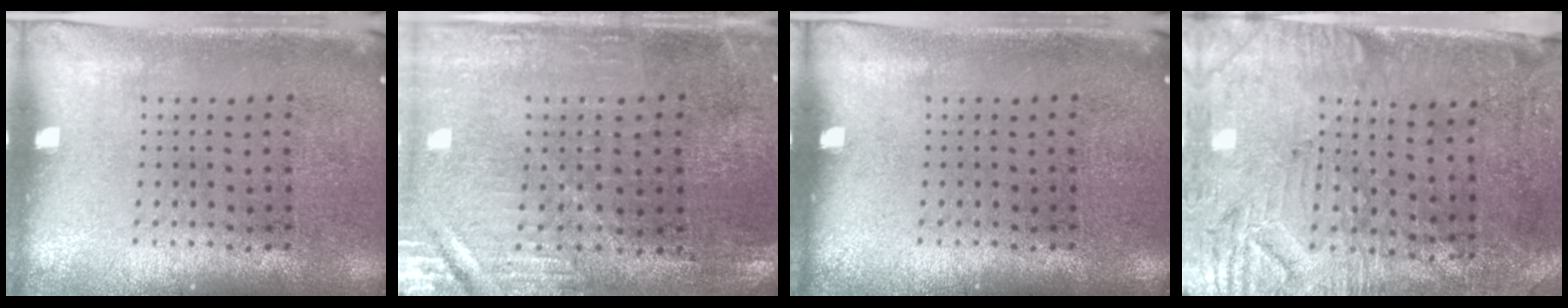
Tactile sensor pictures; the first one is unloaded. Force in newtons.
{"total": 0.7, "press": 0.6, "slide": 0.2}
{"total": 0.0}
{"total": 3.1, "press": 2.7, "slide": 1.4}